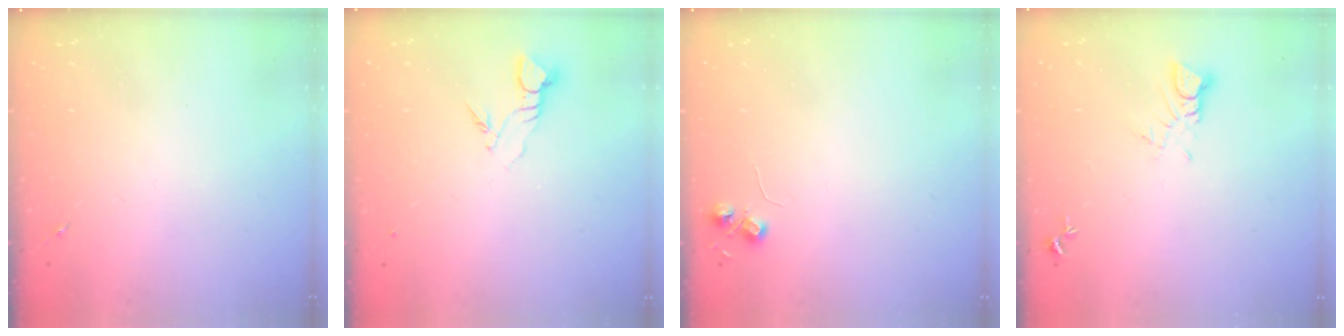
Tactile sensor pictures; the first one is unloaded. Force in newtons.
{"total": 3.7, "press": 3.6, "slide": 0.4}
{"total": 5.2, "press": 5.2, "slide": 0.7}
{"total": 3.5, "press": 3.5, "slide": 0.2}